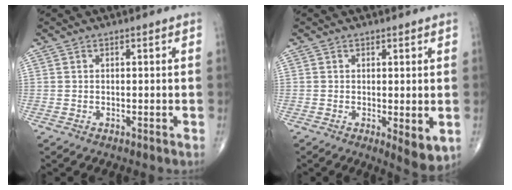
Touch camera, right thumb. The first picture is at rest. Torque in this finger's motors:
{"motor_torque": [-0.25, 0.35, -0.06, -0.15, 0.02]}